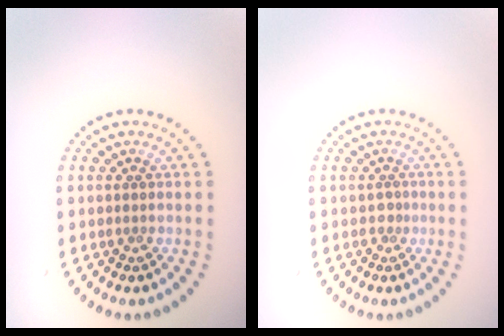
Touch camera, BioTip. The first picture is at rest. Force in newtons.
{"total": 0.9, "press": 0.6, "slide": 0.7}